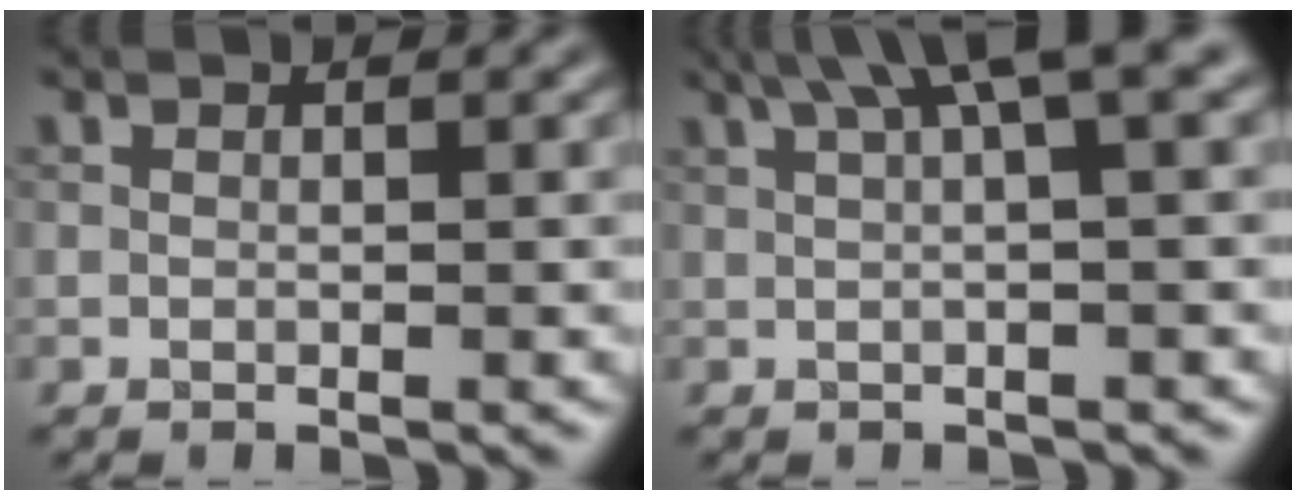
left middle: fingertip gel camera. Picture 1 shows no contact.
{"total": 5.3, "force": [2.5, 0.9, 4.6], "torque": [-0.067, 0.019, 0.042]}